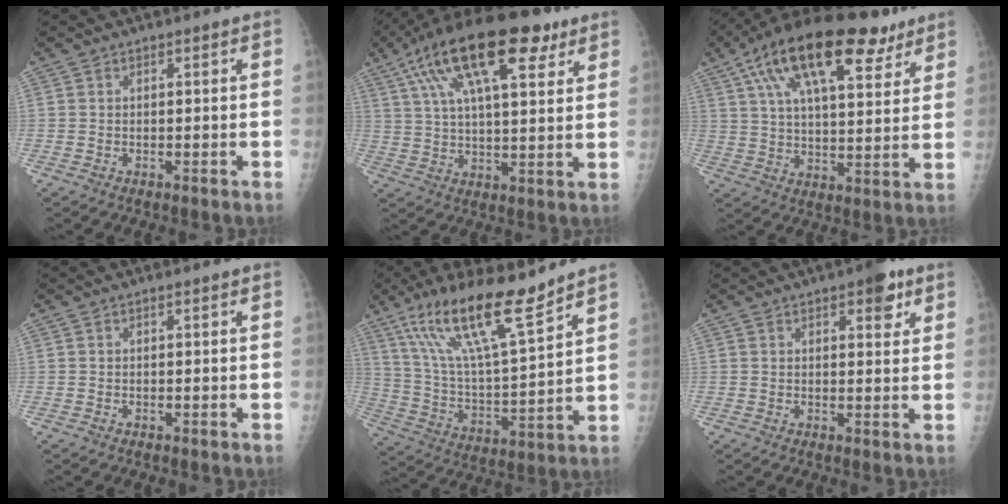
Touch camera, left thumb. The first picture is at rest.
{"total": 21.2, "force": [10.8, 8.0, 16.3], "torque": [-0.274, 0.001, 0.178]}
{"total": 21.3, "force": [12.3, 8.6, 15.2], "torque": [-0.242, -0.013, 0.205]}
{"total": 0.0}
{"total": 18.9, "force": [13.2, 3.3, 13.1], "torque": [-0.219, -0.065, 0.245]}
{"total": 5.2, "force": [2.9, 2.2, 3.7], "torque": [-0.028, -0.010, 0.031]}